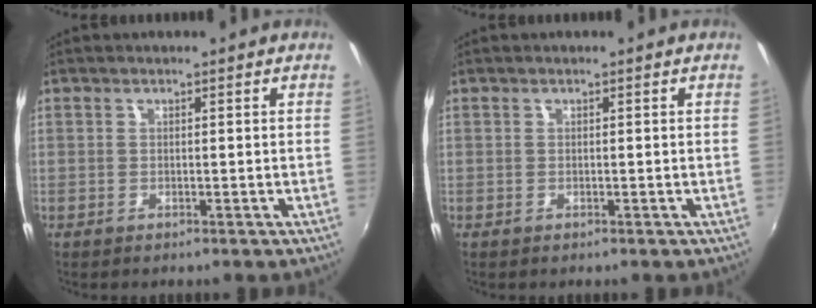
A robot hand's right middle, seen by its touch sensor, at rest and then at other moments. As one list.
[{"total": 0.0}]